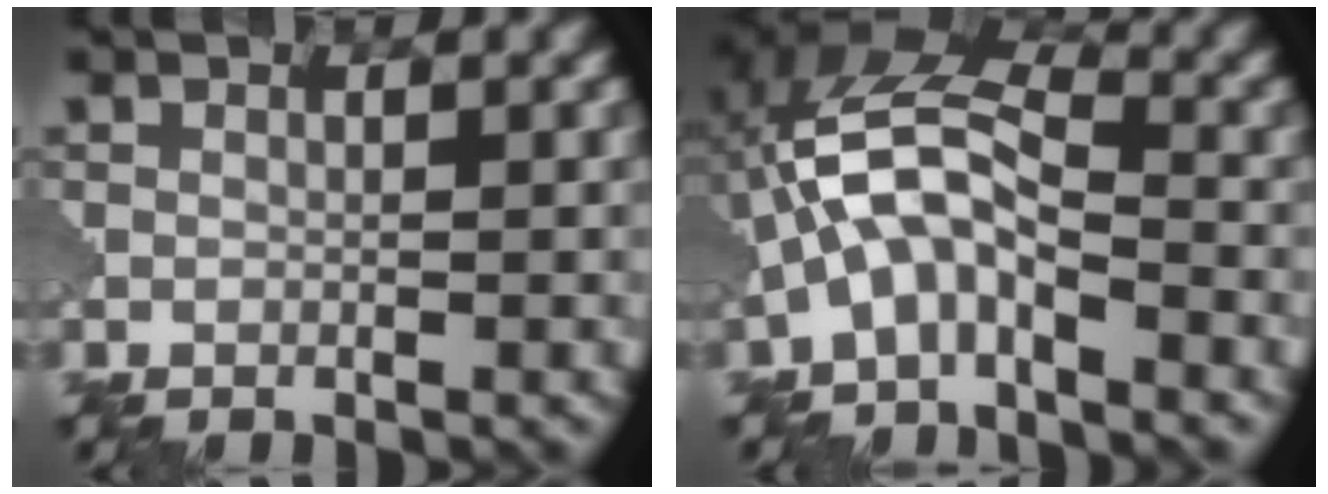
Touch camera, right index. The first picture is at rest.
{"total": 6.5, "force": [-2.0, 2.9, 5.5], "torque": [-0.117, 0.023, -0.048]}